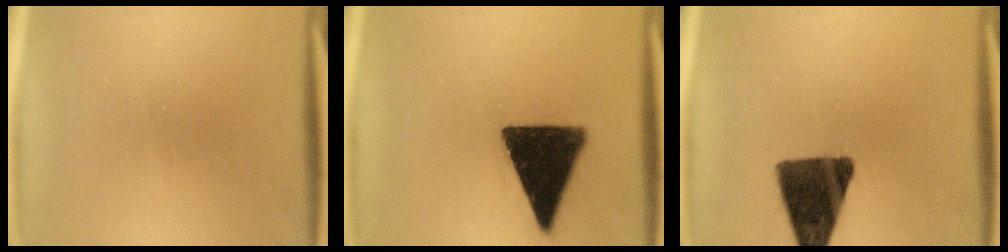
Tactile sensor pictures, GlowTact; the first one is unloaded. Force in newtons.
{"total": 16.6}
{"total": 13.4}